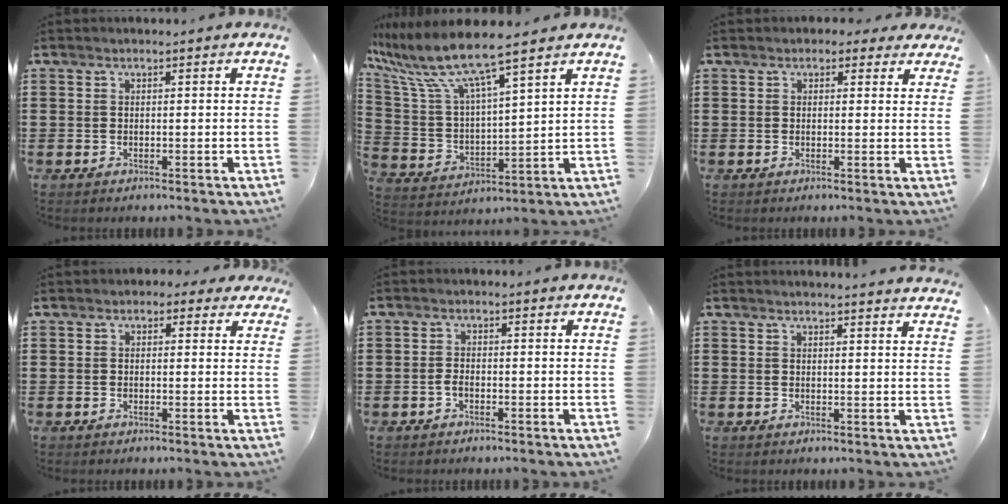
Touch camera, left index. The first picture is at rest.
{"total": 9.3, "force": [7.6, 0.6, 5.4], "torque": [-0.145, -0.047, 0.125]}
{"total": 1.8, "force": [1.3, 1.2, 0.5], "torque": [0.000, 0.003, 0.019]}
{"total": 1.6, "force": [0.9, 1.2, 0.5], "torque": [0.000, 0.003, 0.012]}
{"total": 1.4, "force": [-0.7, 0.5, 1.0], "torque": [-0.022, 0.000, -0.013]}
{"total": 2.2, "force": [2.2, -0.5, 0.3], "torque": [-0.010, -0.008, 0.041]}